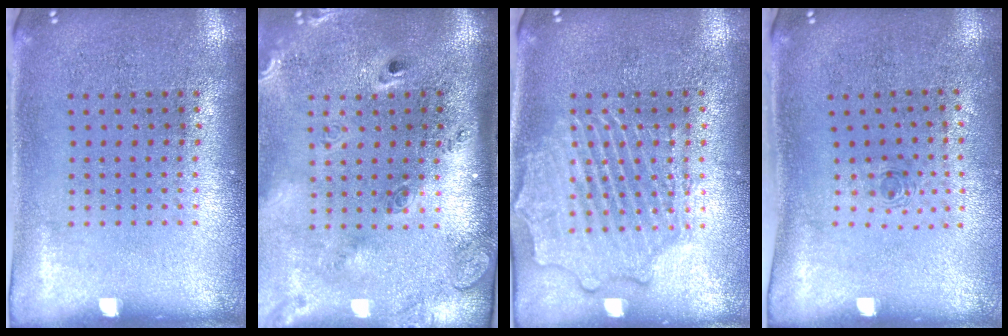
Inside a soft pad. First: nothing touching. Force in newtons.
{"total": 2.8, "press": 1.9, "slide": 2.0}
{"total": 3.1, "press": 3.1, "slide": 0.3}
{"total": 0.7, "press": 0.3, "slide": 0.6}